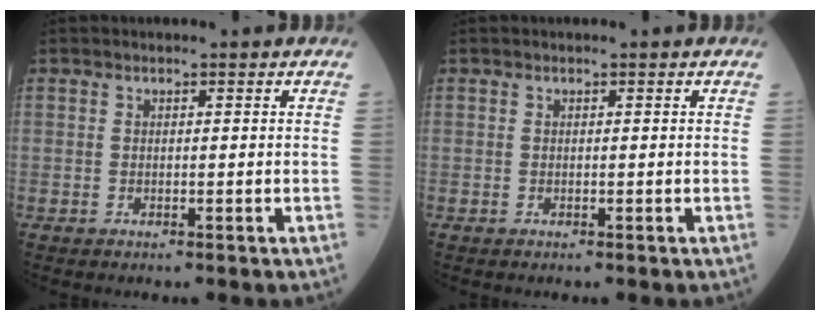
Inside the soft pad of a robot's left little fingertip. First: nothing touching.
{"total": 0.0}